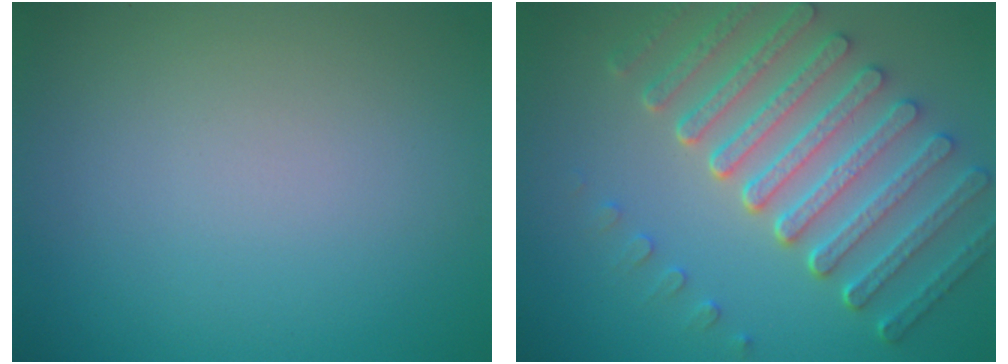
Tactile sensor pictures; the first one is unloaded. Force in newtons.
{"total": 7.5, "press": 5.6, "slide": 5.0}